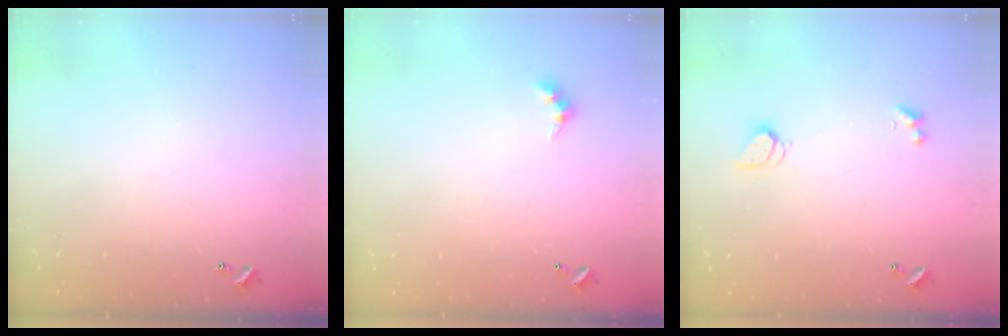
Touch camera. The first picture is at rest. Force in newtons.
{"total": 2.4, "press": 2.4, "slide": 0.5}
{"total": 1.7, "press": 1.7, "slide": 0.4}